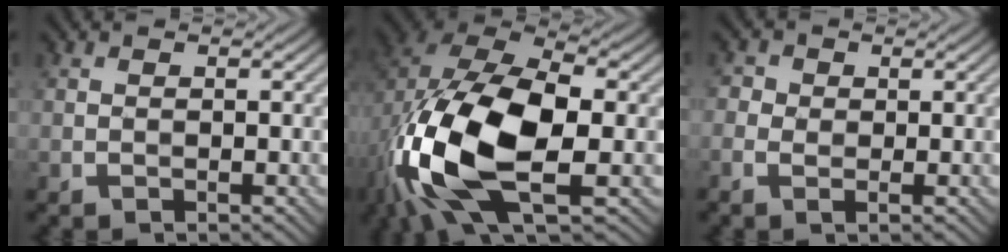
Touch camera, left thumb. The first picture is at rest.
{"total": 17.6, "force": [-3.6, 9.9, 14.1], "torque": [-0.318, -0.015, -0.062]}
{"total": 2.5, "force": [0.1, 2.1, 1.3], "torque": [-0.040, 0.002, 0.005]}